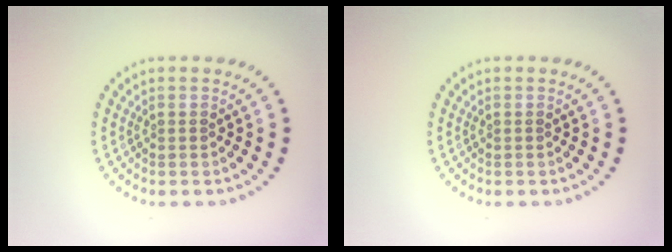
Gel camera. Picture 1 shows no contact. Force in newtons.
{"total": 0.0}